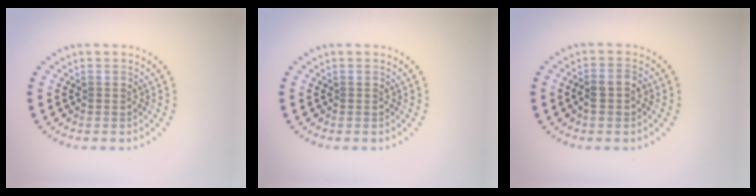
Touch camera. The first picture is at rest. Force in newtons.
{"total": 0.0}
{"total": 1.8, "press": 1.7, "slide": 0.5}